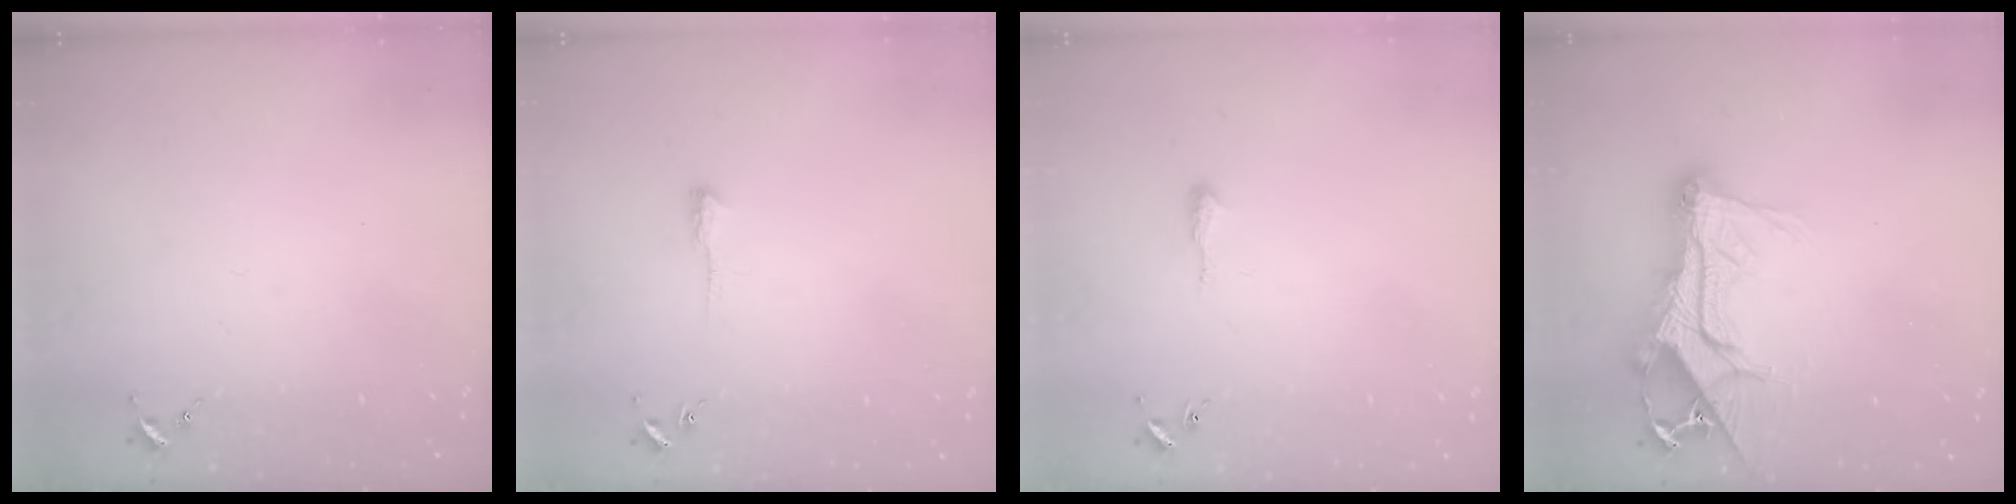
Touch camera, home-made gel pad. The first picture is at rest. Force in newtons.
{"total": 3.7, "press": 3.7, "slide": 0.5}
{"total": 4.4, "press": 4.3, "slide": 0.7}
{"total": 17.3, "press": 17.2, "slide": 1.5}